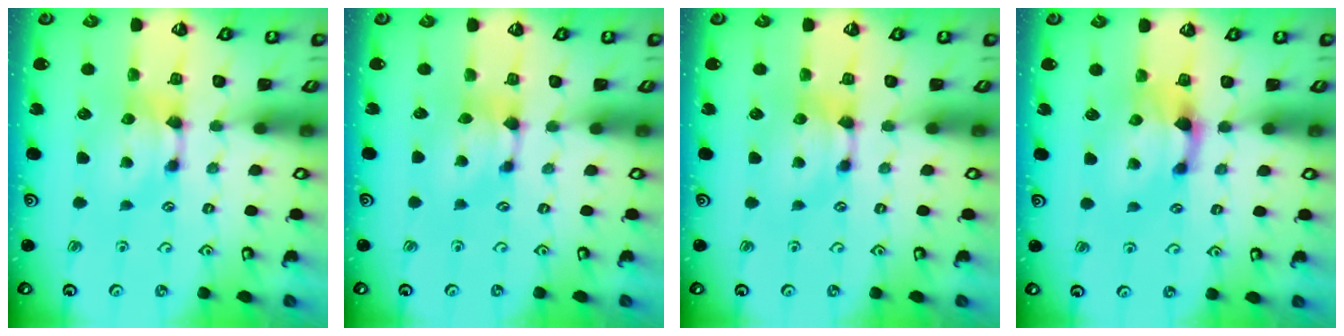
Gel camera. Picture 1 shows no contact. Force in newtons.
{"total": 0.8, "press": 0.3, "slide": 0.7}
{"total": 0.0}
{"total": 1.6, "press": 1.0, "slide": 1.3}